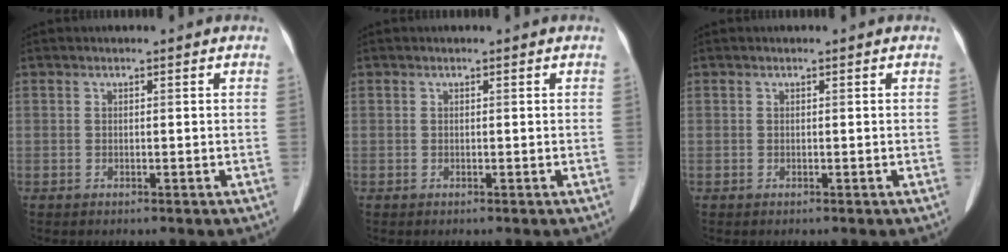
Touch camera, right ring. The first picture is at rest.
{"total": 0.0}
{"total": 0.0}